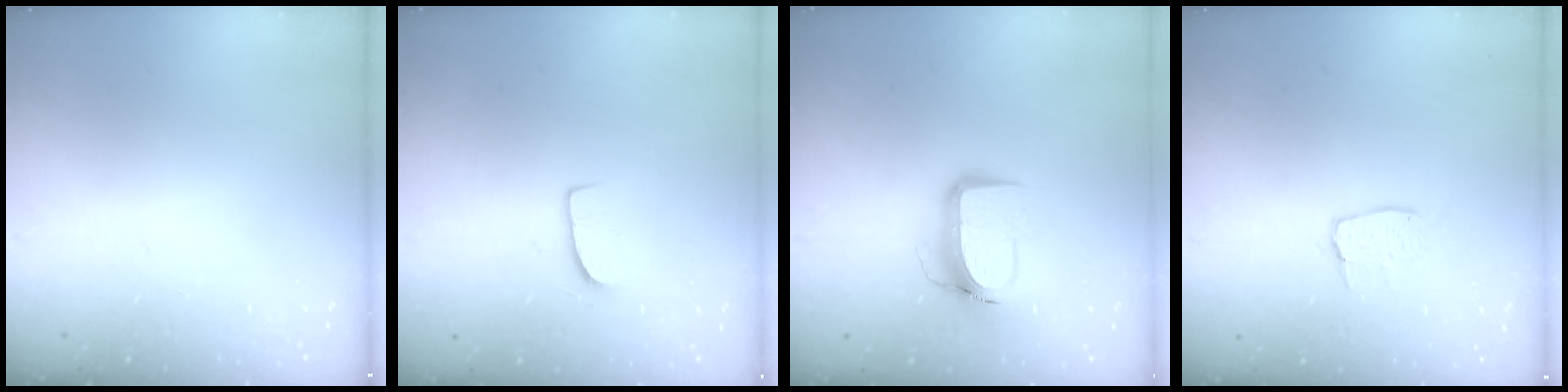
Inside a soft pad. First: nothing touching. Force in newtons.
{"total": 7.7, "press": 7.6, "slide": 0.7}
{"total": 11.3, "press": 11.2, "slide": 1.3}
{"total": 6.1, "press": 6.0, "slide": 0.4}